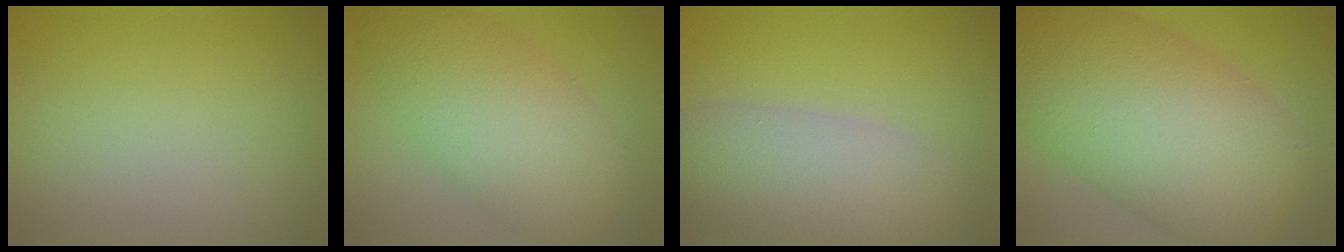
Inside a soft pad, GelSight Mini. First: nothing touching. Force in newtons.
{"total": 8.0, "press": 8.0, "slide": 0.3}
{"total": 7.0, "press": 7.0, "slide": 0.6}
{"total": 14.0, "press": 14.0, "slide": 0.3}